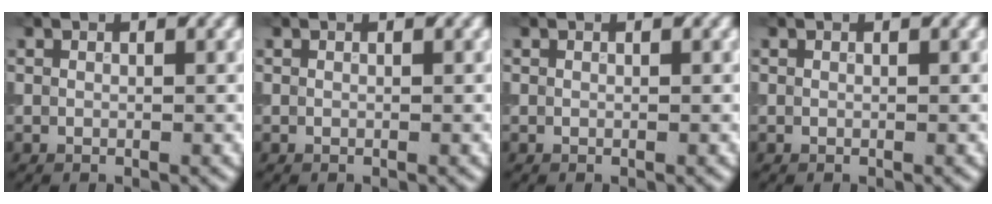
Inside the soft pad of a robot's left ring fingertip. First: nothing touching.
{"total": 0.0}
{"total": 0.0}
{"total": 0.0}